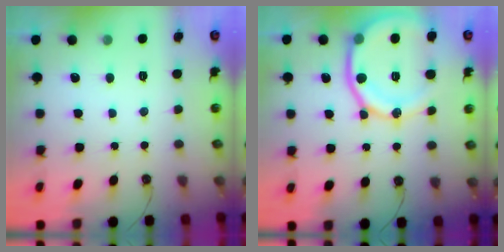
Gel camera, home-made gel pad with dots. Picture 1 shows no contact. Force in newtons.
{"total": 16.1, "press": 16.1, "slide": 1.5}